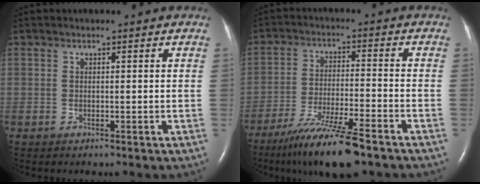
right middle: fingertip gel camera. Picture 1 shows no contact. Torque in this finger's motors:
{"motor_torque": [1.09, -1.04, 0.50, 0.07]}